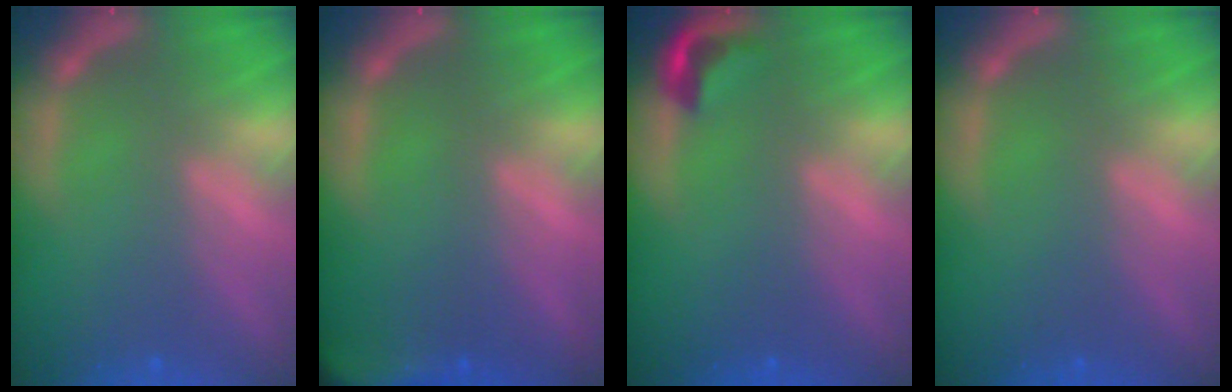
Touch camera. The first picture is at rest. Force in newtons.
{"total": 6.0}
{"total": 2.4}
{"total": 0.0}